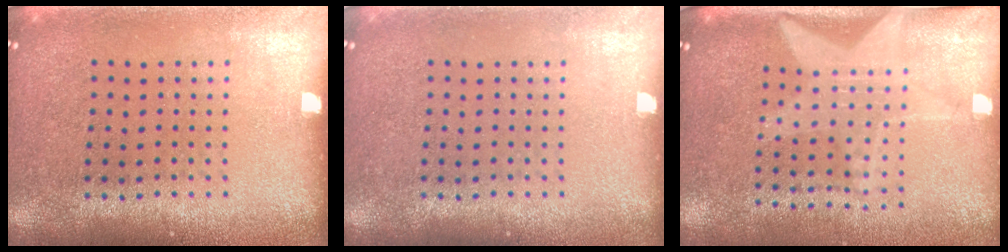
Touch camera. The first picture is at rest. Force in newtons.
{"total": 0.0}
{"total": 2.1, "press": 1.6, "slide": 1.3}